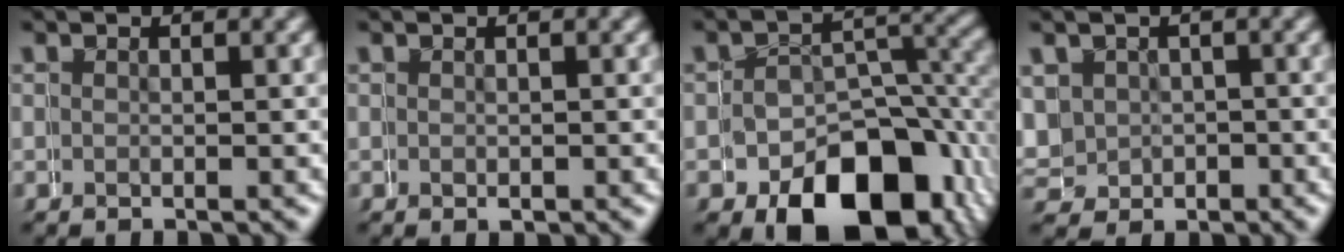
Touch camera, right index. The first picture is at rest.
{"total": 0.5, "force": [-0.3, 0.4, 0.3], "torque": [-0.002, -0.003, -0.004]}
{"total": 10.1, "force": [-4.7, 6.8, 5.9], "torque": [-0.076, -0.026, -0.063]}
{"total": 4.3, "force": [0.6, 4.3, -0.3], "torque": [0.002, -0.008, 0.008]}